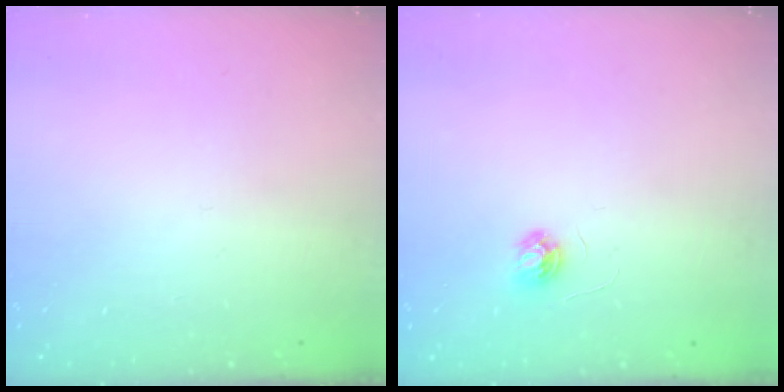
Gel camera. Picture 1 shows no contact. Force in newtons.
{"total": 3.4, "press": 3.4, "slide": 0.3}